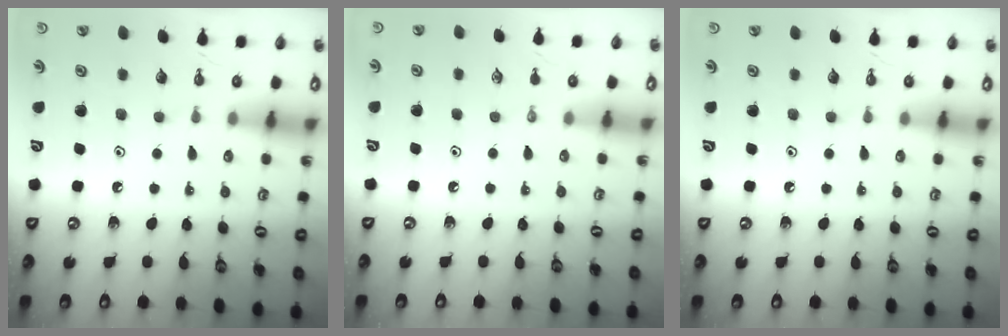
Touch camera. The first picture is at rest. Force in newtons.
{"total": 0.0}
{"total": 0.0}